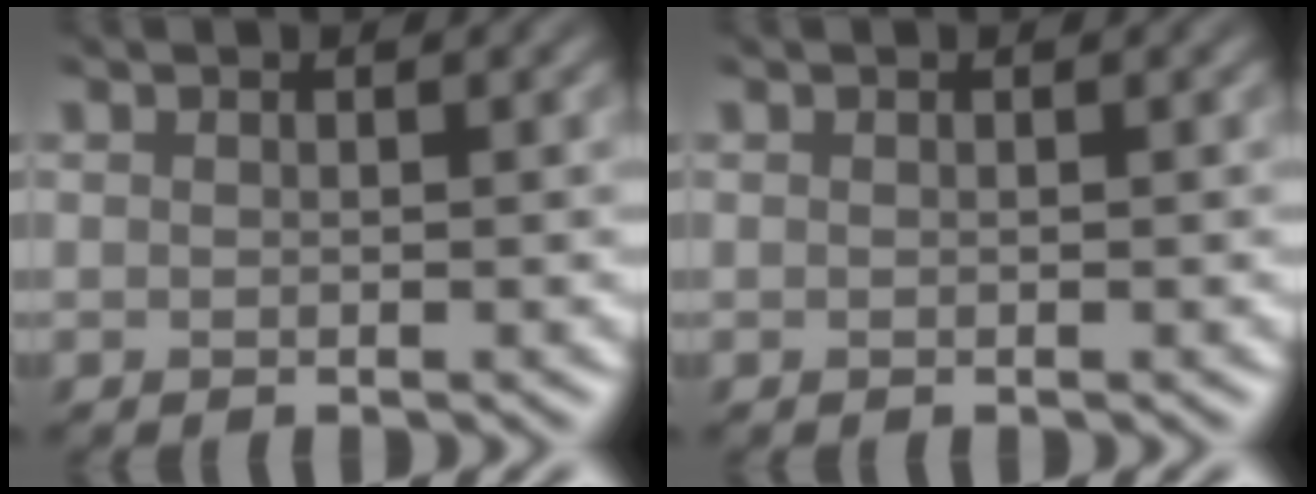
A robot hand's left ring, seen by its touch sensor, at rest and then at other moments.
{"total": 0.0}